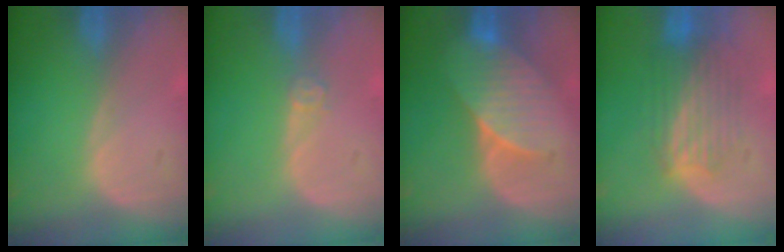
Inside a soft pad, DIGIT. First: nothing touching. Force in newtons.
{"total": 1.7, "press": 1.4, "slide": 1.0}
{"total": 7.1, "press": 6.9, "slide": 1.4}
{"total": 6.3, "press": 6.3, "slide": 0.6}